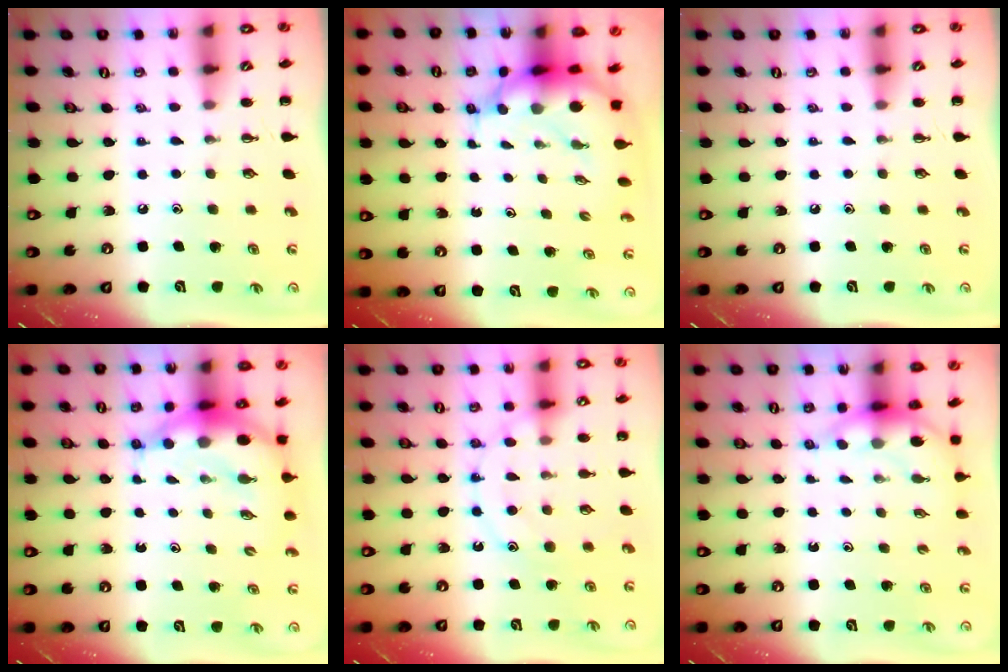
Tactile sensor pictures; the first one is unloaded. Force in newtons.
{"total": 7.3, "press": 7.0, "slide": 1.9}
{"total": 0.0}
{"total": 8.5, "press": 8.2, "slide": 2.1}
{"total": 12.3, "press": 12.3, "slide": 1.0}
{"total": 4.3, "press": 4.3, "slide": 0.3}